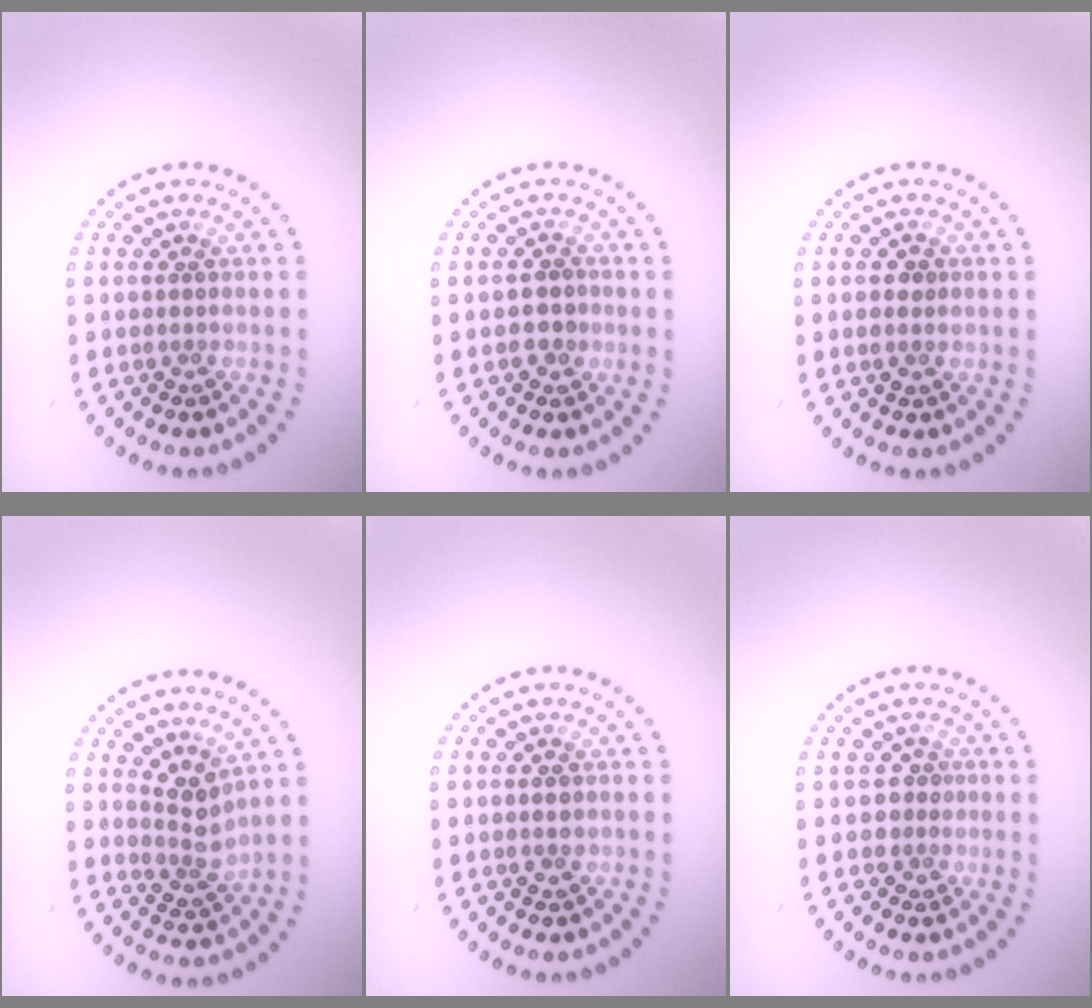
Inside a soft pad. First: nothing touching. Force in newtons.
{"total": 1.9, "press": 1.7, "slide": 0.7}
{"total": 1.2, "press": 1.2, "slide": 0.1}
{"total": 2.8, "press": 2.1, "slide": 1.9}
{"total": 1.3, "press": 1.3, "slide": 0.2}
{"total": 1.4, "press": 1.2, "slide": 0.8}